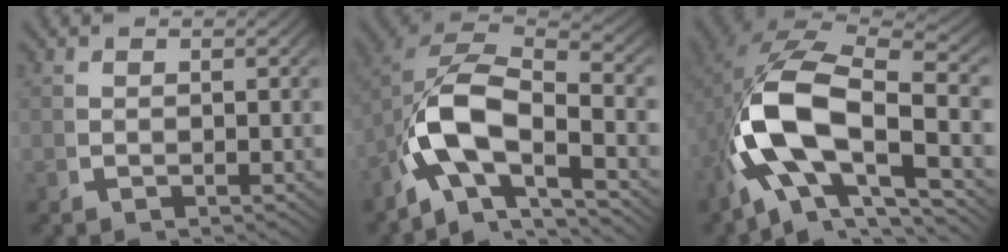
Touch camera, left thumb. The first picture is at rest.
{"total": 13.3, "force": [-1.1, 8.9, 9.8], "torque": [-0.229, -0.035, -0.015]}
{"total": 15.7, "force": [-0.8, 10.0, 12.1], "torque": [-0.258, -0.031, -0.004]}